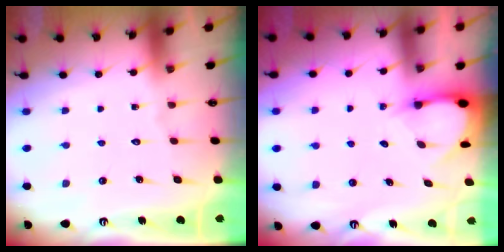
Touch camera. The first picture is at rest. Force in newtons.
{"total": 2.6, "press": 2.5, "slide": 0.4}